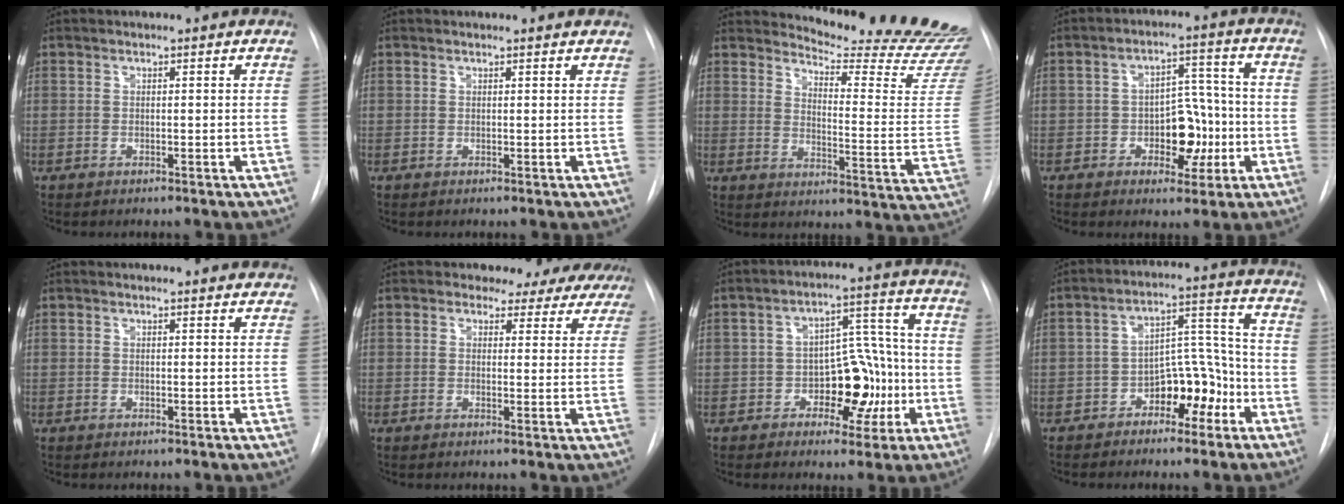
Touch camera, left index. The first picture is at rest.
{"total": 2.3, "force": [2.3, 0.3, 0.4], "torque": [-0.010, 0.007, 0.018]}
{"total": 20.2, "force": [19.7, 0.0, 4.5], "torque": [-0.067, -0.157, 0.227]}
{"total": 8.3, "force": [-2.4, 4.8, 6.3], "torque": [-0.084, 0.021, -0.033]}
{"total": 4.6, "force": [4.4, 0.9, 0.8], "torque": [-0.007, 0.001, 0.034]}
{"total": 10.4, "force": [9.2, 4.5, 1.1], "torque": [0.016, -0.014, 0.074]}
{"total": 10.1, "force": [-3.0, 5.9, 7.6], "torque": [-0.099, 0.030, -0.038]}
{"total": 8.7, "force": [-4.7, 4.6, 5.8], "torque": [-0.083, 0.036, -0.071]}